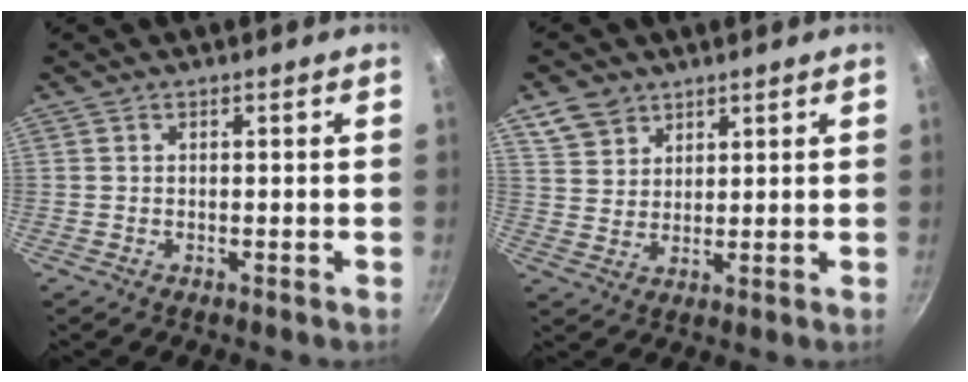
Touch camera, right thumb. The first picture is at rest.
{"total": 6.4, "force": [4.2, 4.4, 1.9], "torque": [-0.019, -0.003, 0.087]}